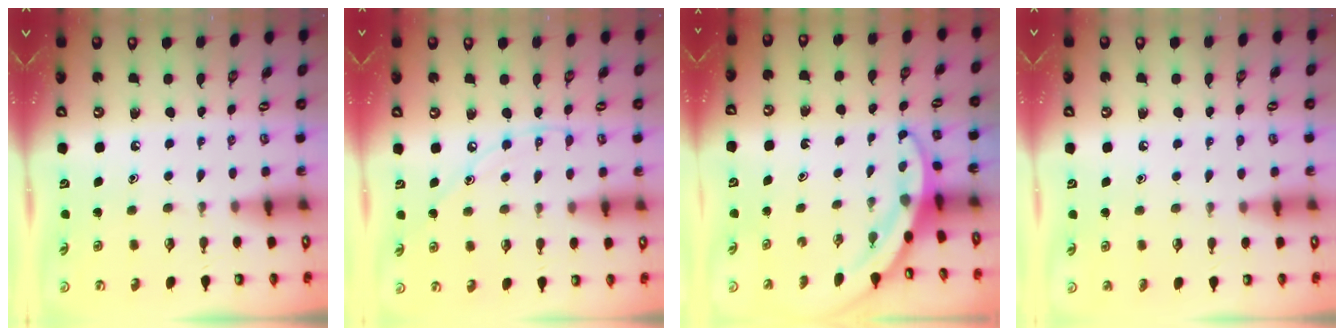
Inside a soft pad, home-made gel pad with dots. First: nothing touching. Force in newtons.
{"total": 8.0, "press": 8.0, "slide": 0.8}
{"total": 3.5, "press": 3.5, "slide": 0.1}
{"total": 3.6, "press": 3.5, "slide": 0.4}